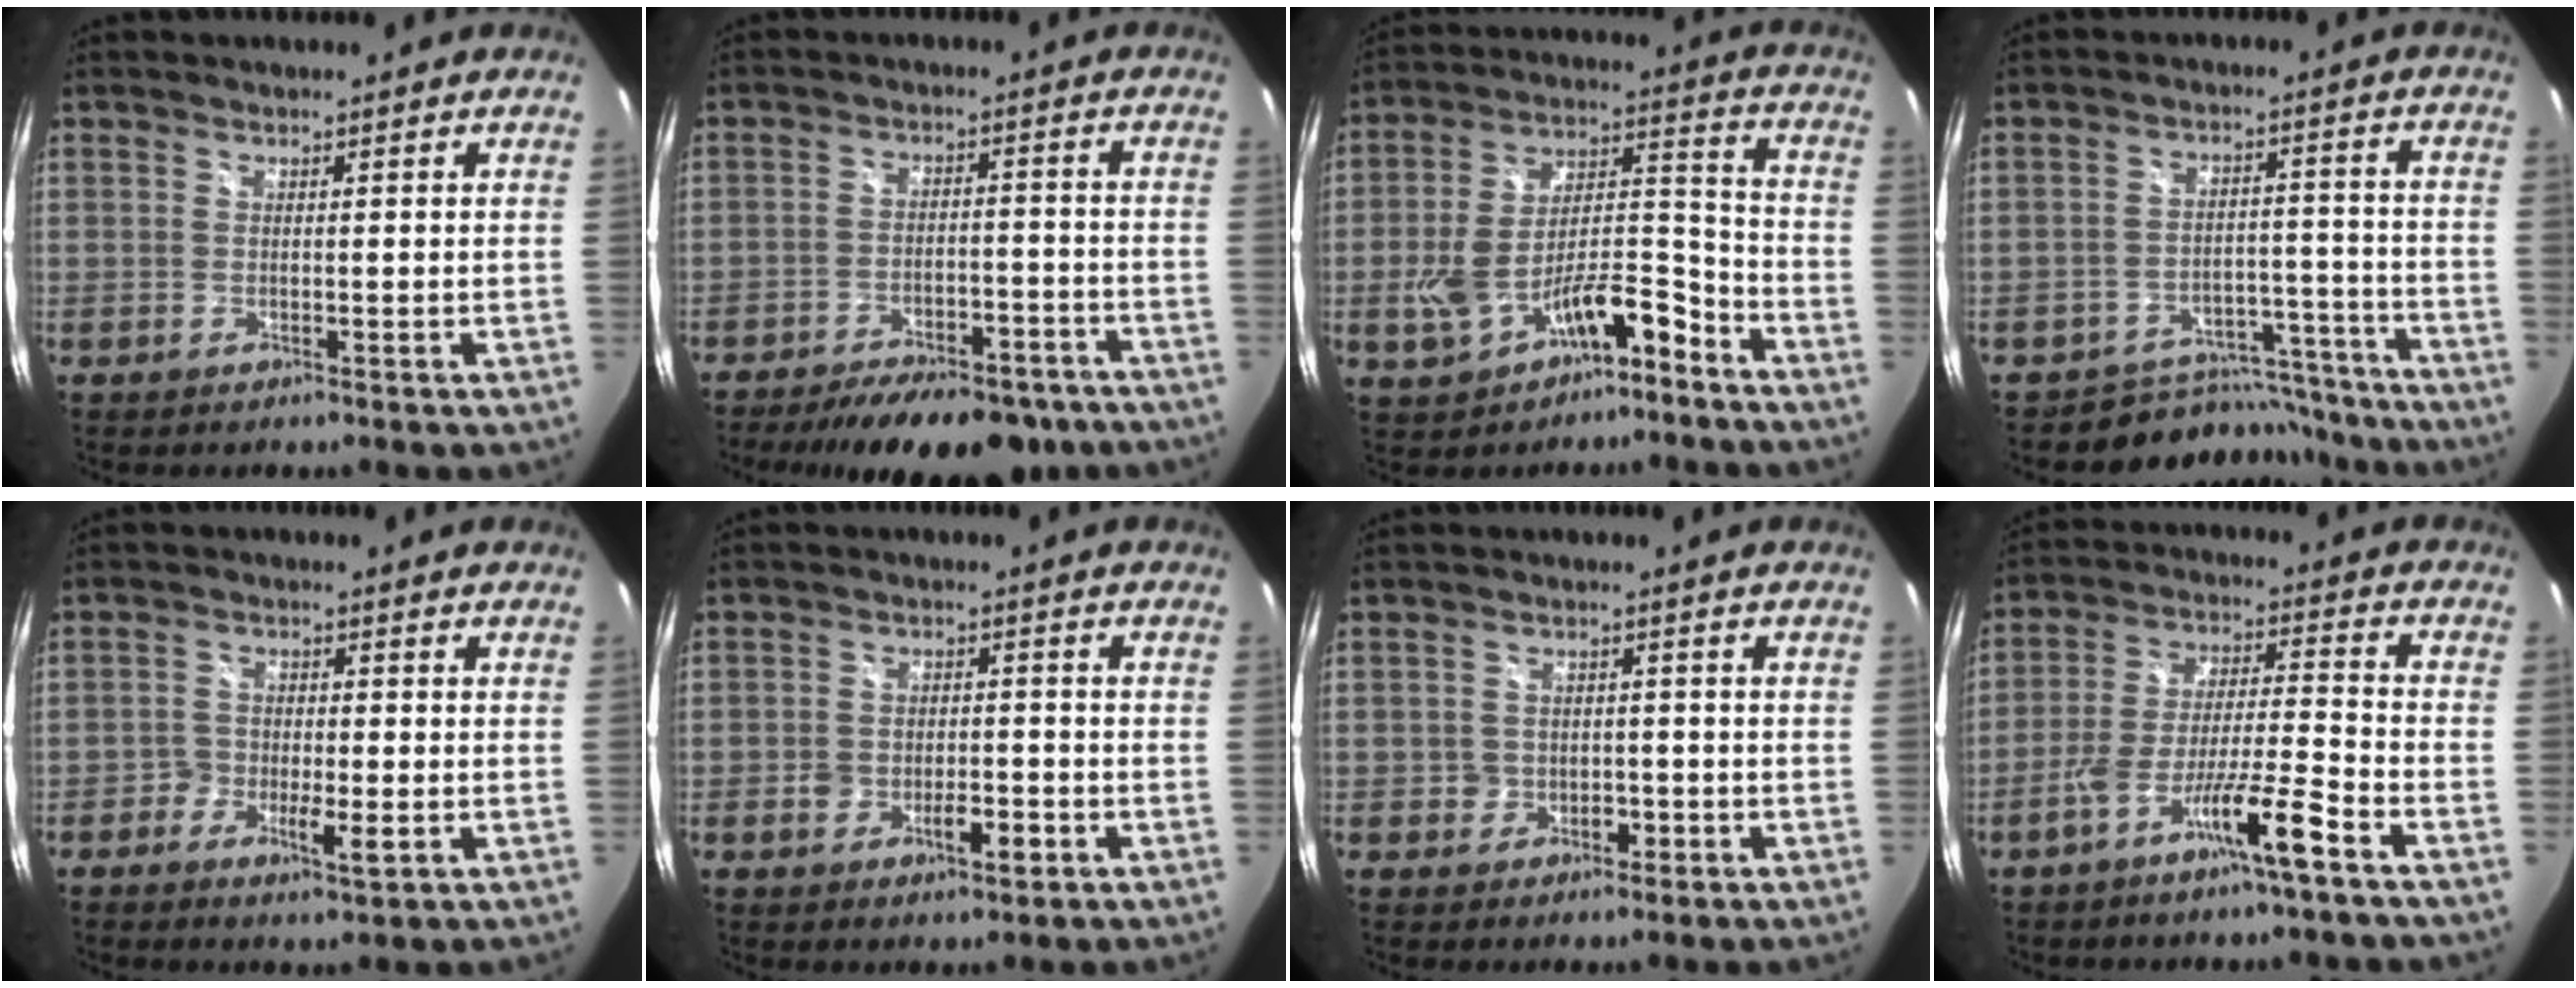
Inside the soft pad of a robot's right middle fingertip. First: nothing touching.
{"total": 19.1, "force": [-15.0, 7.3, 9.2], "torque": [-0.177, -0.016, -0.195]}
{"total": 14.0, "force": [-8.1, 6.2, 9.5], "torque": [-0.181, 0.022, -0.128]}
{"total": 11.6, "force": [-10.6, 4.7, 0.4], "torque": [-0.009, 0.037, -0.142]}
{"total": 4.1, "force": [-1.9, 1.9, 3.0], "torque": [-0.069, -0.005, -0.039]}
{"total": 5.0, "force": [-2.5, 2.6, 3.5], "torque": [-0.070, -0.003, -0.041]}
{"total": 3.2, "force": [-1.1, 3.0, 0.6], "torque": [-0.011, 0.005, -0.018]}
{"total": 9.9, "force": [-6.3, 0.0, 7.6], "torque": [-0.154, -0.001, -0.113]}